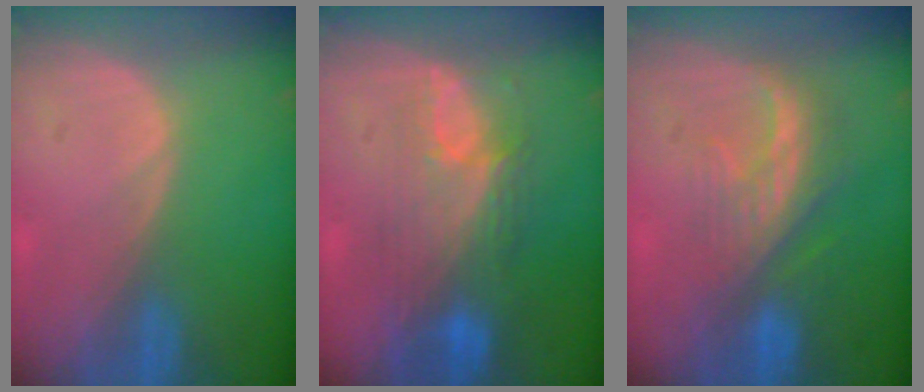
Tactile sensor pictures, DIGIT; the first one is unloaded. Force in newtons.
{"total": 9.2, "press": 8.2, "slide": 4.3}
{"total": 7.9, "press": 7.2, "slide": 3.4}